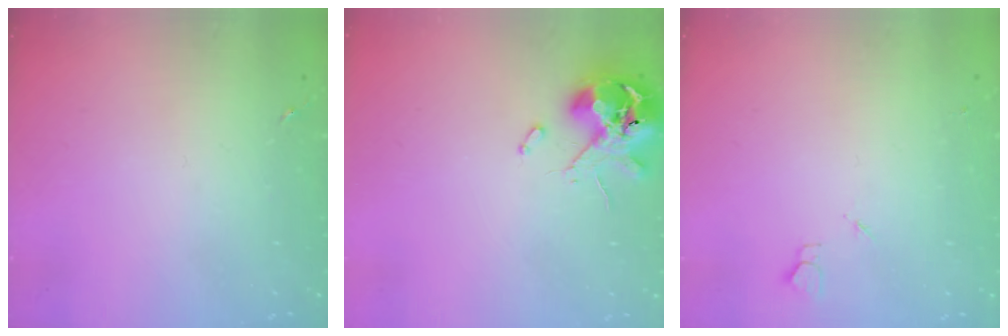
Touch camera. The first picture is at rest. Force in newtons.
{"total": 10.7, "press": 10.6, "slide": 1.4}
{"total": 2.7, "press": 2.6, "slide": 0.3}